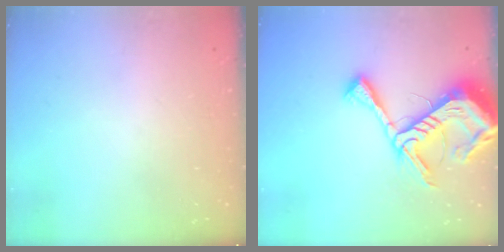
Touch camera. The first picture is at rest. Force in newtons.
{"total": 18.3, "press": 18.3, "slide": 1.8}